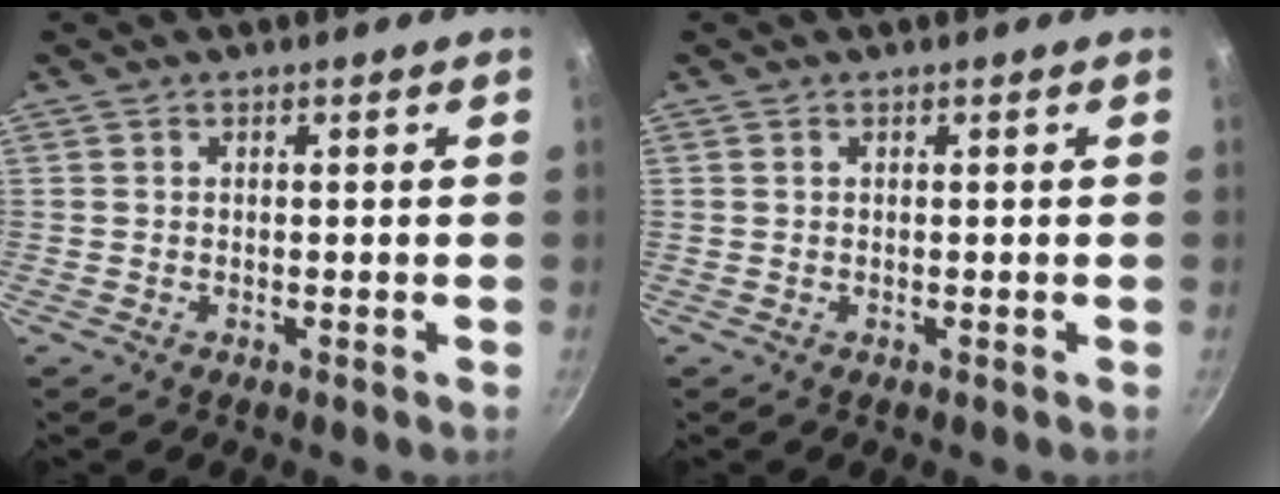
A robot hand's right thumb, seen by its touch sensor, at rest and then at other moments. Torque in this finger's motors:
{"motor_torque": [-0.20, -0.17, -0.11, 0.02, 0.01]}